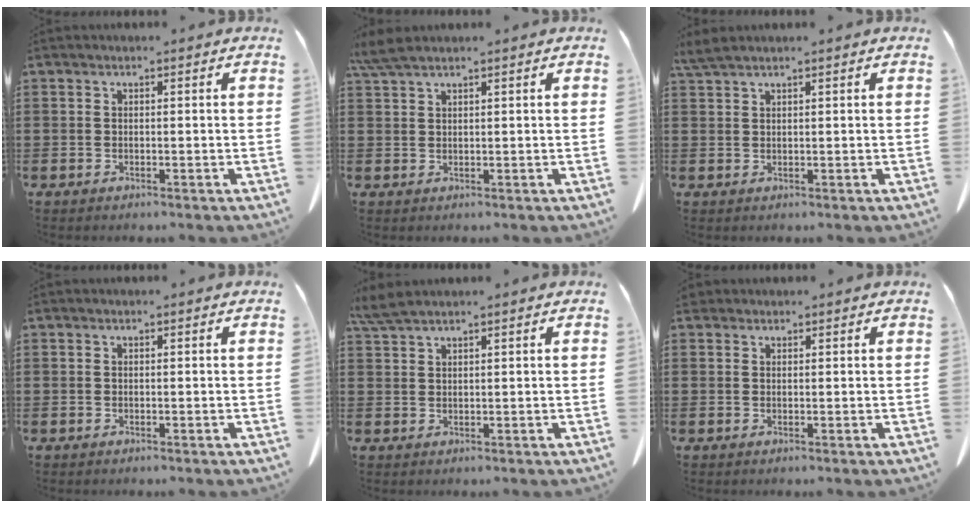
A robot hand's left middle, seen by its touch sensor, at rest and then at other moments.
{"total": 3.1, "force": [2.2, 0.4, 2.0], "torque": [-0.046, -0.001, 0.044]}
{"total": 2.1, "force": [1.8, 0.1, 1.2], "torque": [-0.029, -0.001, 0.035]}
{"total": 0.0}
{"total": 2.9, "force": [2.3, 0.3, 1.8], "torque": [-0.041, 0.000, 0.046]}
{"total": 1.0, "force": [0.9, 0.5, 0.2], "torque": [-0.008, 0.002, 0.018]}